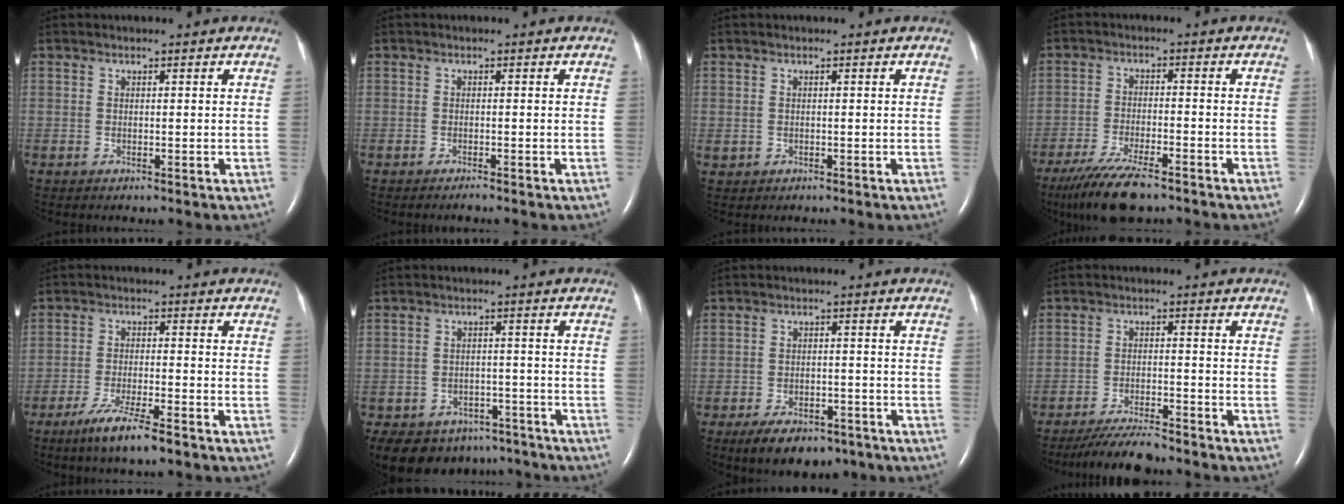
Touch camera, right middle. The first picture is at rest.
{"total": 0.8, "force": [-0.7, -0.1, 0.3], "torque": [-0.010, -0.002, -0.011]}
{"total": 0.8, "force": [0.0, 0.7, 0.2], "torque": [-0.005, 0.002, 0.007]}
{"total": 10.2, "force": [-7.8, 2.0, 6.3], "torque": [-0.116, -0.025, -0.132]}
{"total": 7.2, "force": [-4.9, 0.5, 5.3], "torque": [-0.104, -0.015, -0.086]}
{"total": 11.7, "force": [-8.8, 7.2, 2.5], "torque": [-0.044, 0.011, -0.105]}
{"total": 8.4, "force": [-6.0, 4.0, 4.2], "torque": [-0.065, 0.001, -0.088]}
{"total": 7.5, "force": [-6.9, 0.7, 2.9], "torque": [-0.052, -0.020, -0.118]}